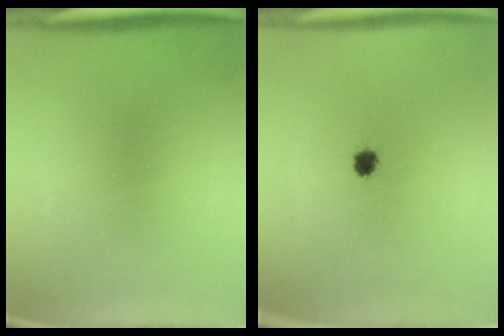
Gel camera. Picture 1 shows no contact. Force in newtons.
{"total": 2.4}